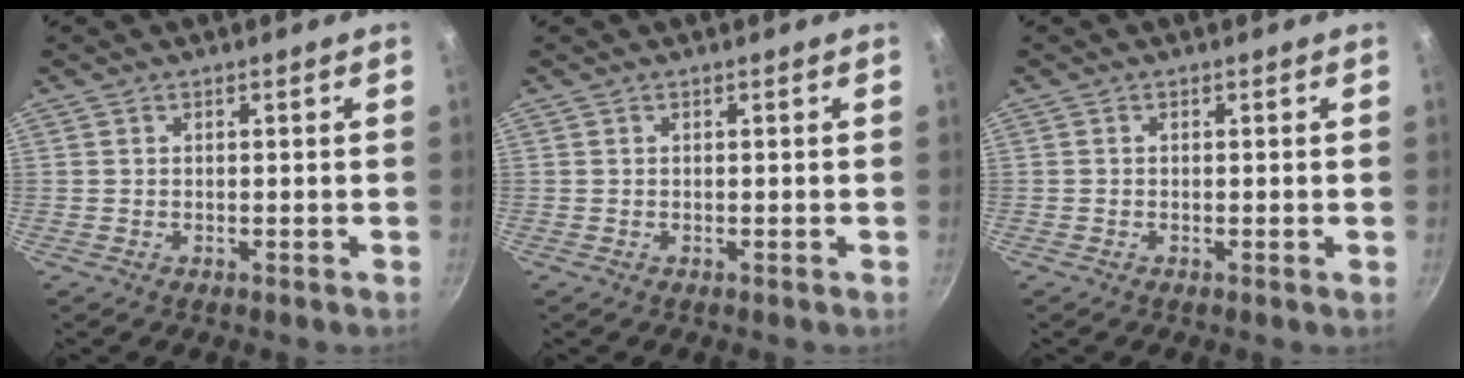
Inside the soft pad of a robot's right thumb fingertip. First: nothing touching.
{"total": 0.0}
{"total": 0.0}